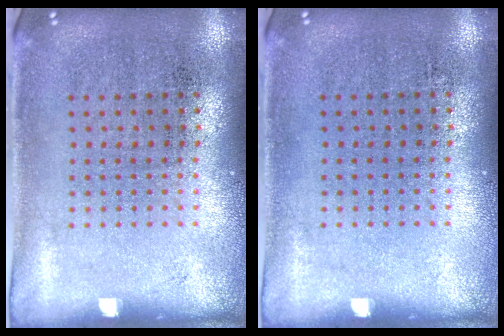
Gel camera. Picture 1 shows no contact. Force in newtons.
{"total": 0.0}